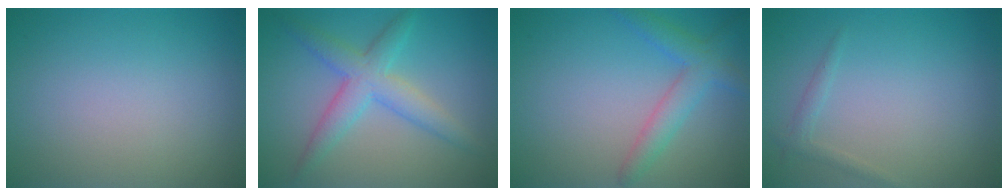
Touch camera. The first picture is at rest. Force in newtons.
{"total": 4.2, "press": 4.2, "slide": 0.1}
{"total": 2.2, "press": 2.2, "slide": 0.2}
{"total": 1.0, "press": 1.0, "slide": 0.1}